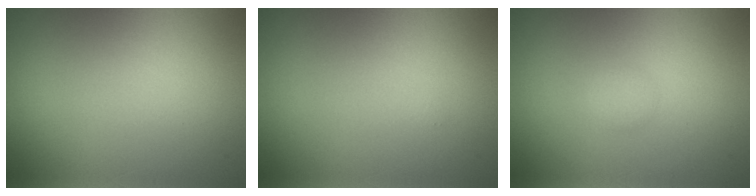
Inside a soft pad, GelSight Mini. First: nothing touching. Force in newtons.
{"total": 0.0}
{"total": 0.8, "press": 0.8, "slide": 0.1}